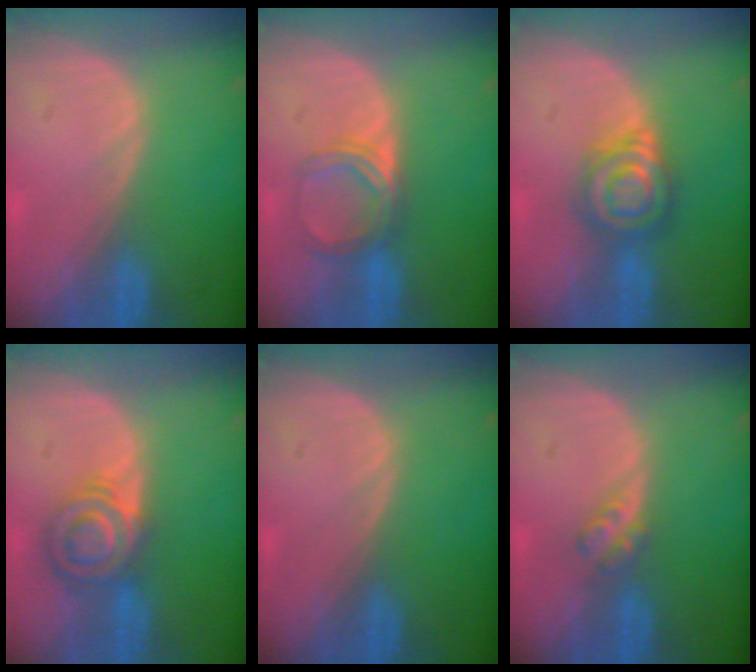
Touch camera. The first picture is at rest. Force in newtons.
{"total": 5.1, "press": 4.5, "slide": 2.3}
{"total": 6.3, "press": 6.3, "slide": 0.5}
{"total": 6.3, "press": 6.1, "slide": 1.4}
{"total": 0.0}
{"total": 2.7, "press": 2.3, "slide": 1.3}